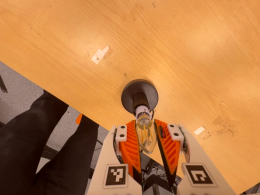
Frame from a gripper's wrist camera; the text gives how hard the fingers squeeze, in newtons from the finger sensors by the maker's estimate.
{"total": 13.8, "left": 13.9, "right": 13.7}